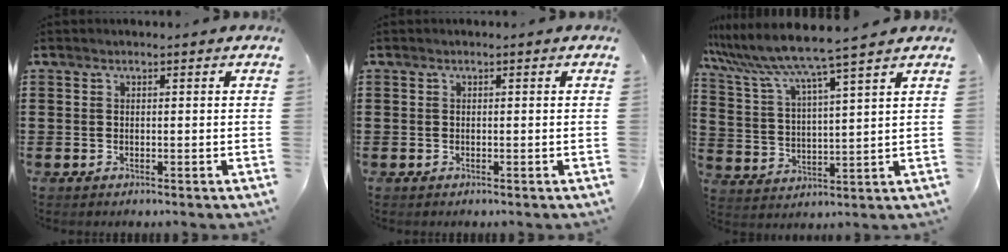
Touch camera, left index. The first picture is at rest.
{"total": 0.0}
{"total": 7.1, "force": [6.3, -1.1, 3.0], "torque": [-0.086, -0.046, 0.102]}